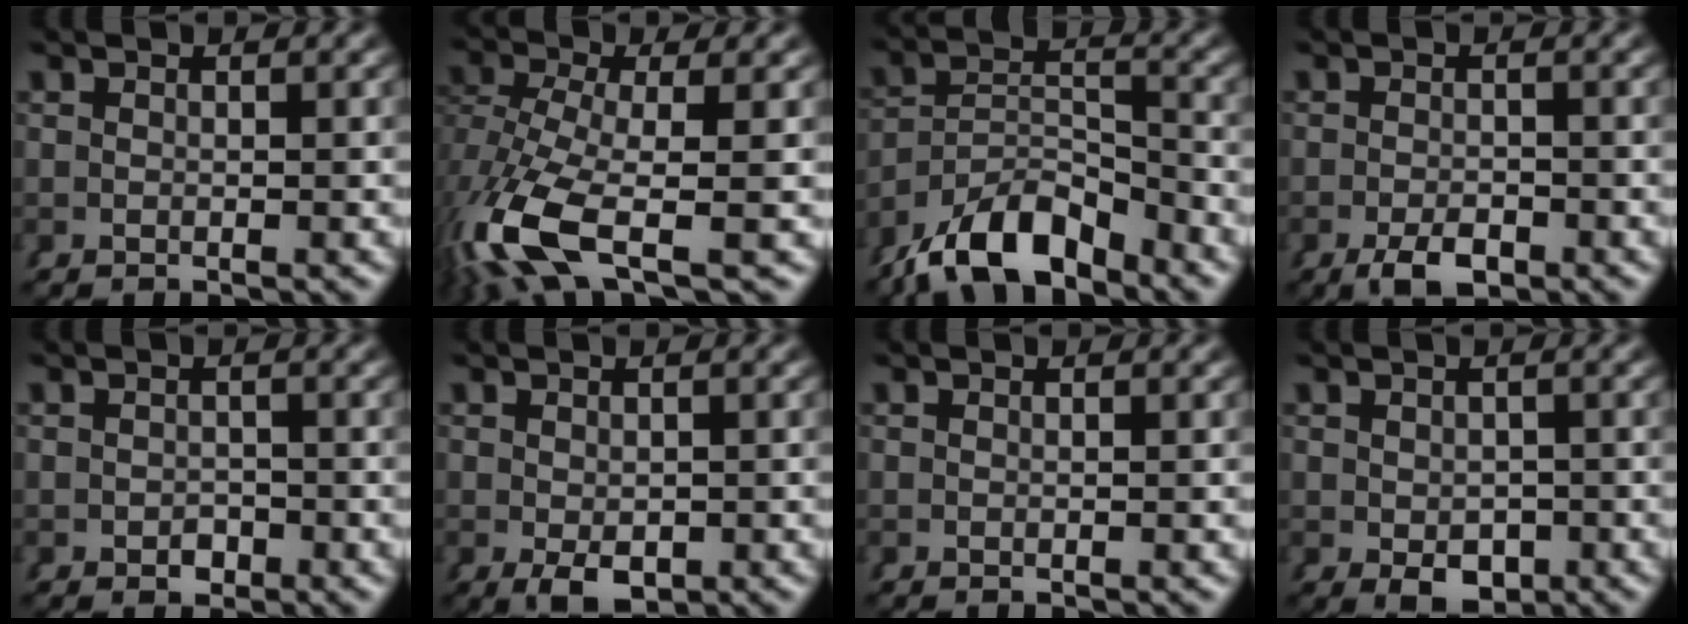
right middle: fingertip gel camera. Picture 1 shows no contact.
{"total": 8.1, "force": [-3.2, 4.2, 6.2], "torque": [-0.156, -0.046, -0.033]}
{"total": 7.7, "force": [-5.9, 3.5, 3.5], "torque": [-0.046, -0.014, -0.098]}
{"total": 3.6, "force": [-2.4, 1.6, 2.1], "torque": [-0.032, -0.014, -0.036]}
{"total": 1.4, "force": [-0.8, 1.1, 0.3], "torque": [-0.001, -0.007, -0.011]}
{"total": 3.1, "force": [-1.5, 1.6, 2.1], "torque": [-0.029, -0.020, -0.011]}
{"total": 0.0}
{"total": 3.2, "force": [-1.5, 2.1, 1.9], "torque": [-0.019, -0.022, -0.009]}